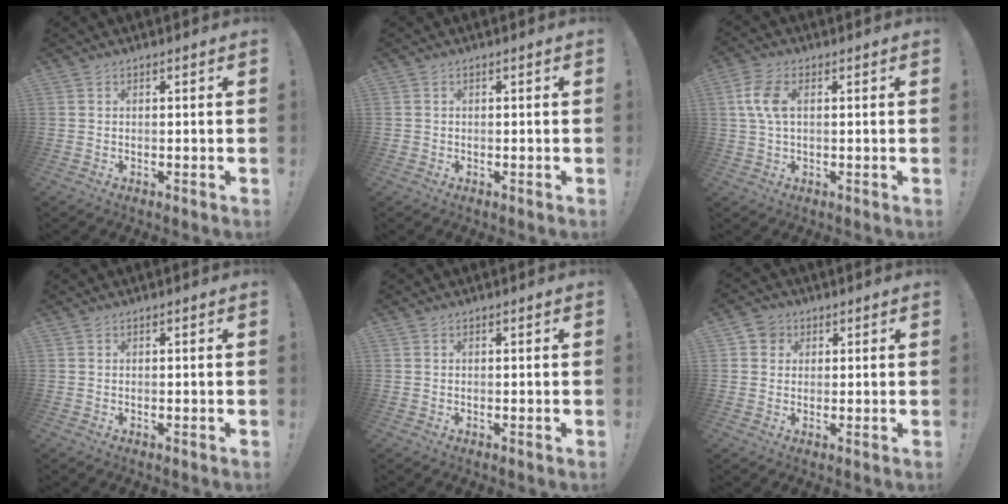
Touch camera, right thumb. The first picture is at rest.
{"total": 0.7, "force": [-0.3, 0.7, 0.1], "torque": [-0.001, 0.002, -0.005]}
{"total": 7.4, "force": [1.4, 4.3, 5.9], "torque": [-0.123, 0.003, 0.022]}
{"total": 0.0}
{"total": 0.0}
{"total": 4.0, "force": [1.4, 3.6, 1.2], "torque": [-0.016, -0.001, 0.026]}